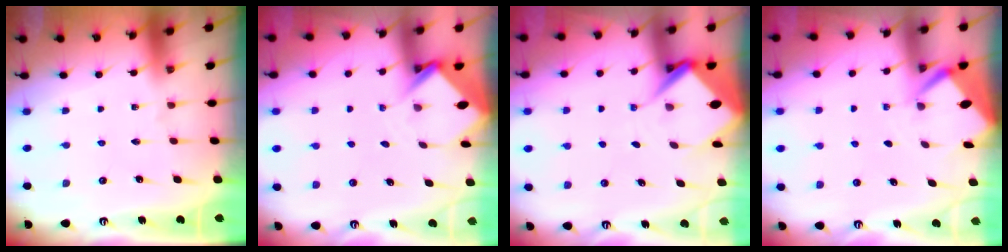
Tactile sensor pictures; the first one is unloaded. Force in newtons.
{"total": 3.5, "press": 3.5, "slide": 0.3}
{"total": 6.1, "press": 6.1, "slide": 0.5}
{"total": 2.7, "press": 2.6, "slide": 0.3}